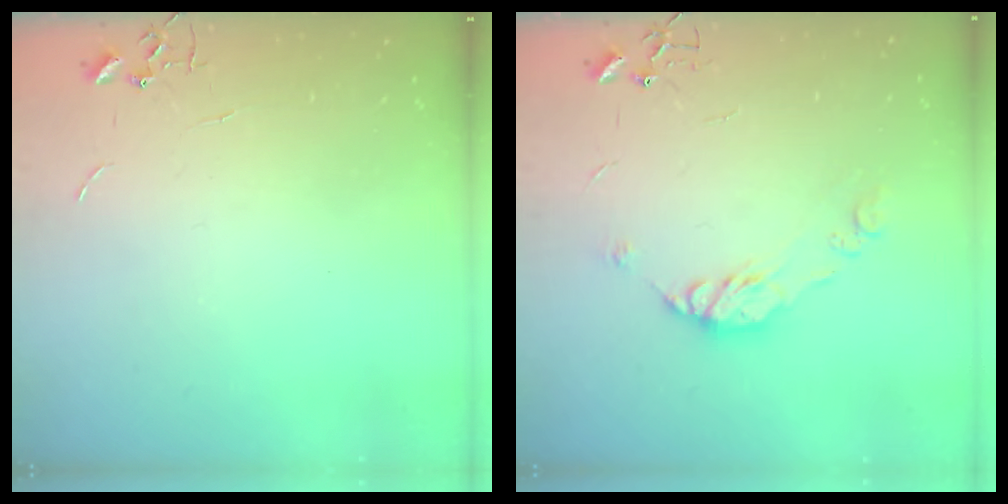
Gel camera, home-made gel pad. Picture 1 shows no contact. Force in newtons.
{"total": 8.9, "press": 8.9, "slide": 0.6}